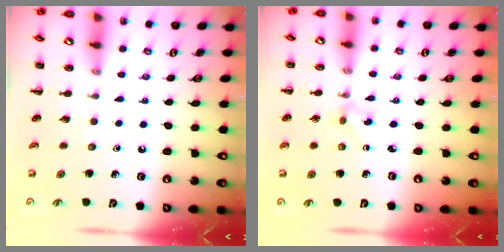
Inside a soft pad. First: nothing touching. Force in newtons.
{"total": 1.0, "press": 0.8, "slide": 0.6}